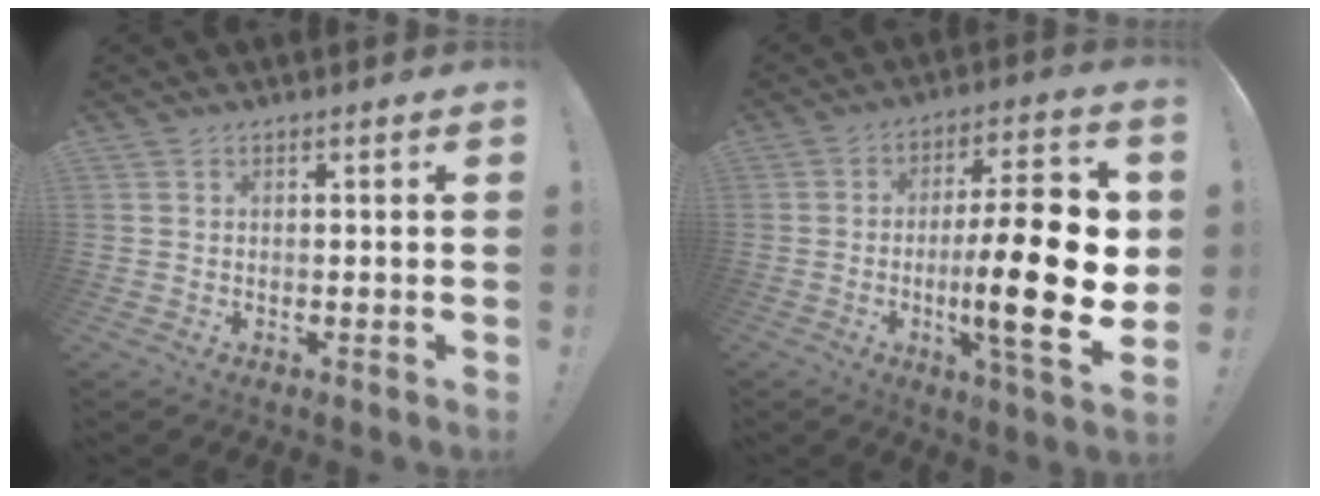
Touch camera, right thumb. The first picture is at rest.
{"total": 22.4, "force": [-2.1, 4.9, 21.8], "torque": [-0.343, -0.002, -0.033]}